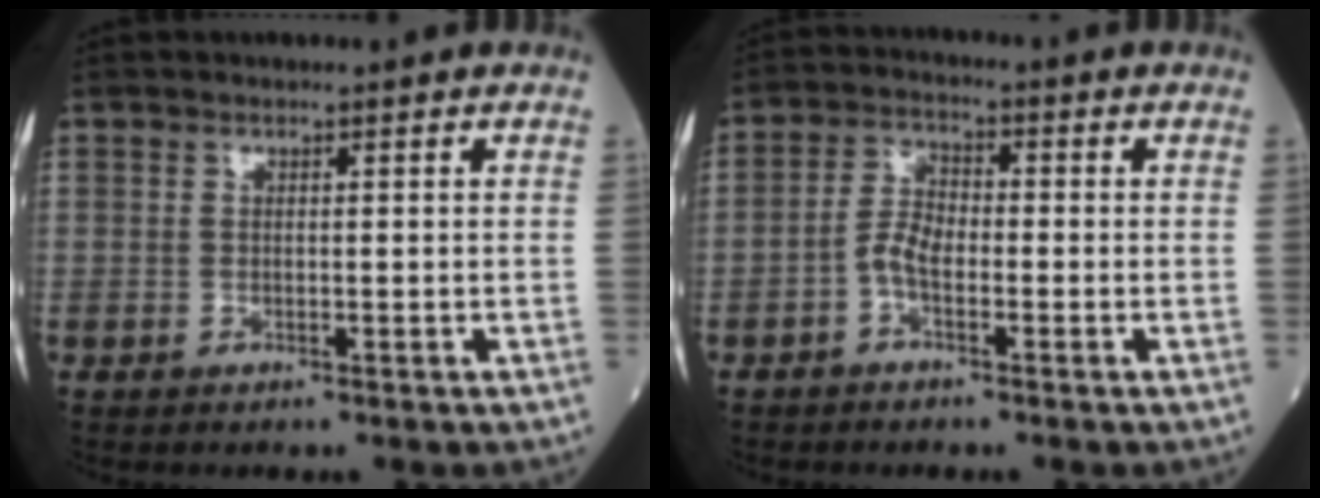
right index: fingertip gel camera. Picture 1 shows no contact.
{"total": 3.9, "force": [-1.6, 1.8, 3.0], "torque": [-0.059, 0.011, -0.038]}